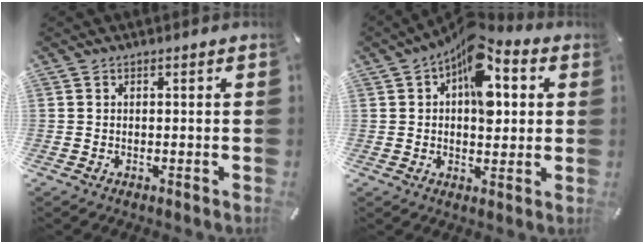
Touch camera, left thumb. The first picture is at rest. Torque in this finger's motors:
{"motor_torque": [1.91, 3.09, 1.51, -1.26, 0.48]}